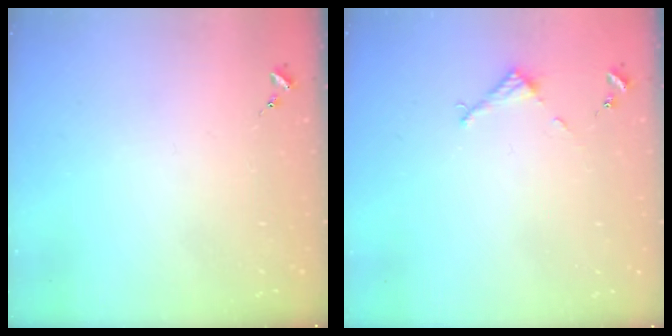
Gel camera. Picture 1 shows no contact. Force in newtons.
{"total": 2.7, "press": 2.7, "slide": 0.2}